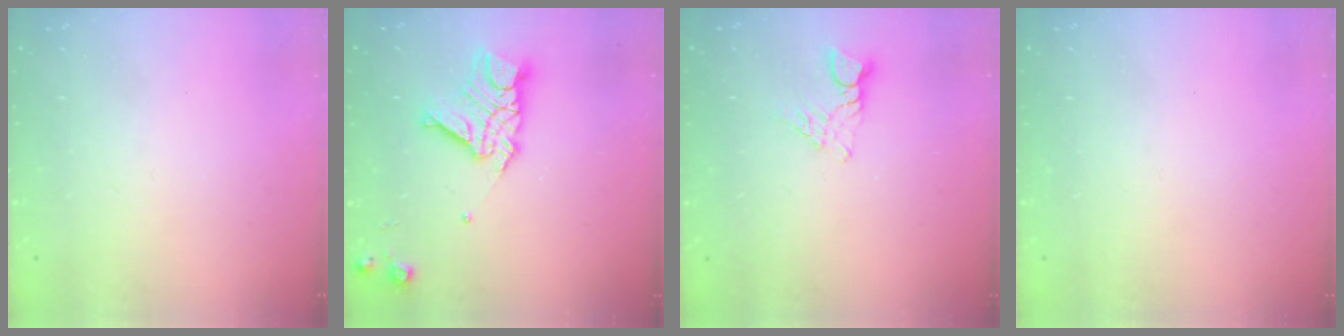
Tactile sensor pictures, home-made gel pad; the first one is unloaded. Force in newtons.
{"total": 13.4, "press": 13.3, "slide": 1.2}
{"total": 3.6, "press": 3.6, "slide": 0.3}
{"total": 0.0}